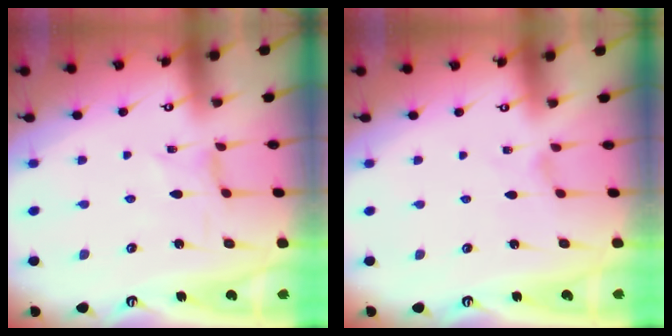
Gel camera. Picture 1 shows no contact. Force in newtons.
{"total": 0.0}